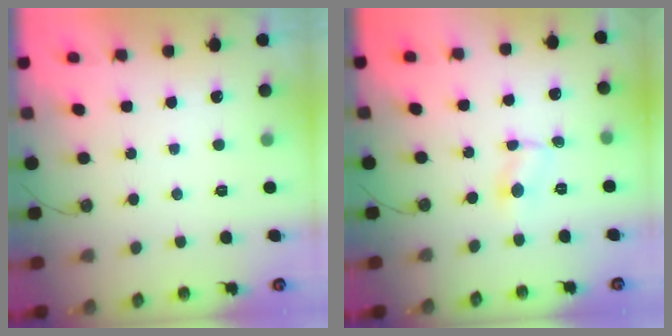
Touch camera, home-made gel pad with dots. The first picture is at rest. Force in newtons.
{"total": 1.8, "press": 1.8, "slide": 0.2}